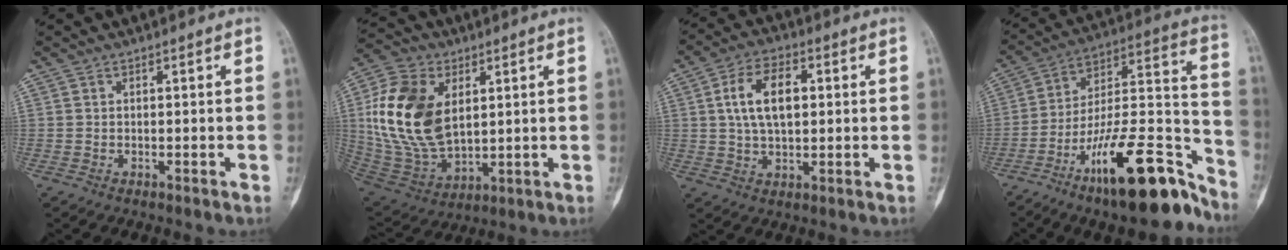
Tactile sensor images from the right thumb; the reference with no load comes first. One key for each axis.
{"total": 19.6, "fx": 3.8, "fy": 12.5, "fz": 14.6, "tx": -0.277, "ty": -0.016, "tz": 0.083}
{"total": 10.3, "fx": 1.9, "fy": 5.7, "fz": 8.3, "tx": -0.140, "ty": 0.005, "tz": 0.032}
{"total": 24.0, "fx": -15.4, "fy": 7.0, "fz": 17.0, "tx": -0.238, "ty": 0.100, "tz": -0.250}